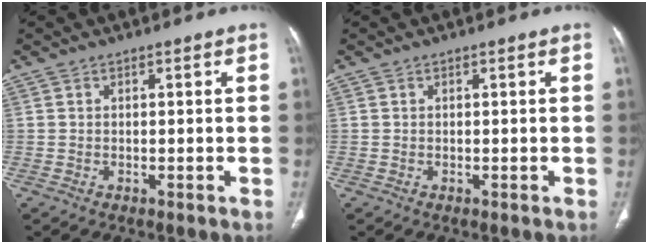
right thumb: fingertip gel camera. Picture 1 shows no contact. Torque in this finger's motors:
{"motor_torque": [0.00, 0.00, -0.14, 0.13, 0.00]}